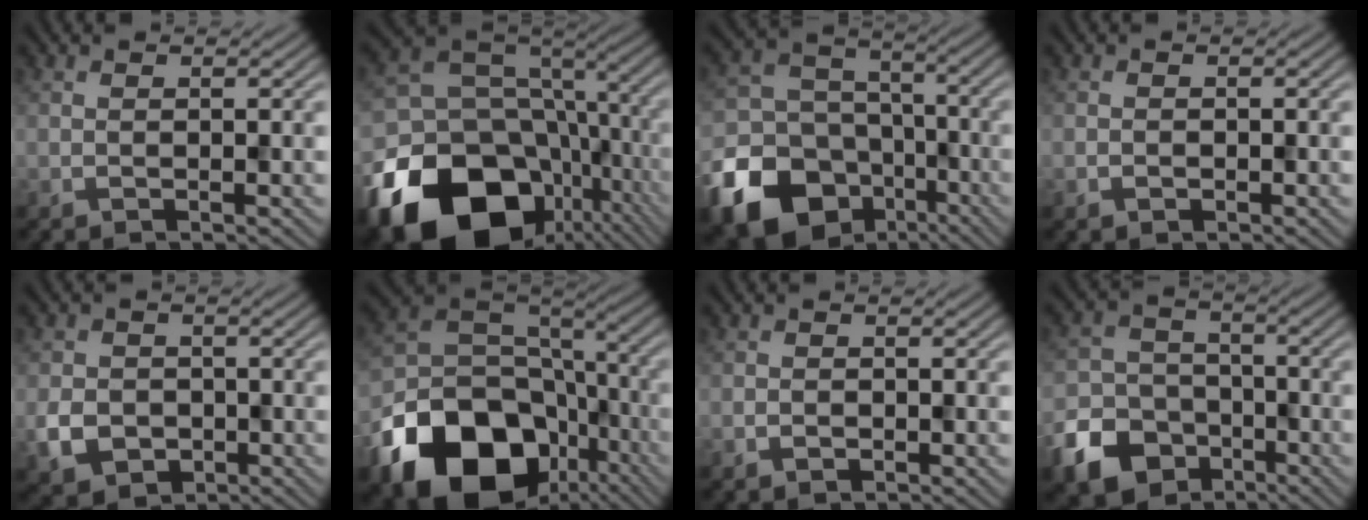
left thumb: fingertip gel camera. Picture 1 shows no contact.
{"total": 23.1, "force": [-10.5, 16.8, 11.8], "torque": [-0.261, -0.054, -0.145]}
{"total": 20.4, "force": [-10.5, 15.6, 7.9], "torque": [-0.212, -0.079, -0.181]}
{"total": 0.7, "force": [-0.4, 0.5, 0.3], "torque": [-0.004, -0.003, -0.007]}
{"total": 4.9, "force": [-1.5, 4.1, 2.2], "torque": [-0.051, -0.010, -0.036]}
{"total": 20.7, "force": [-9.9, 14.6, 10.8], "torque": [-0.259, -0.045, -0.149]}
{"total": 1.0, "force": [-0.6, 0.7, 0.4], "torque": [-0.007, -0.002, -0.012]}
{"total": 11.9, "force": [-6.6, 8.6, 4.8], "torque": [-0.126, -0.042, -0.131]}